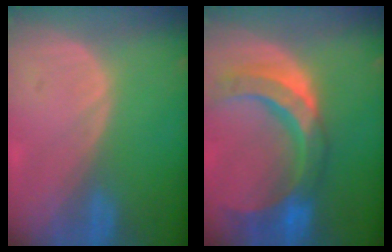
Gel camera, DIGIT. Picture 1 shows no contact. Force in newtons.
{"total": 11.4, "press": 9.6, "slide": 6.1}